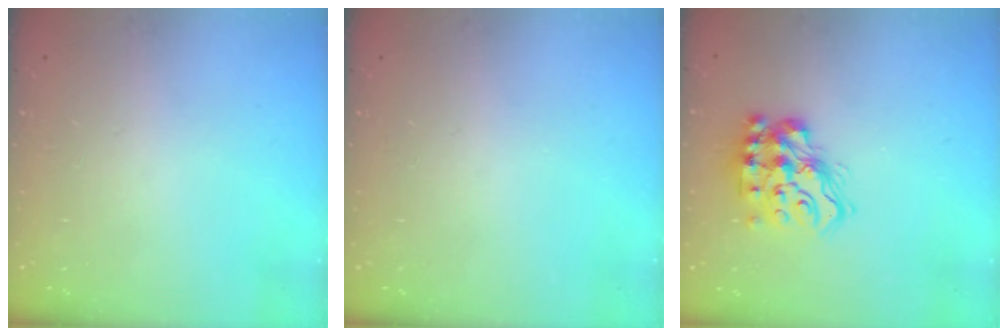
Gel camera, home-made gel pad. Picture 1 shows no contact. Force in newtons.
{"total": 0.0}
{"total": 15.4, "press": 15.3, "slide": 1.8}